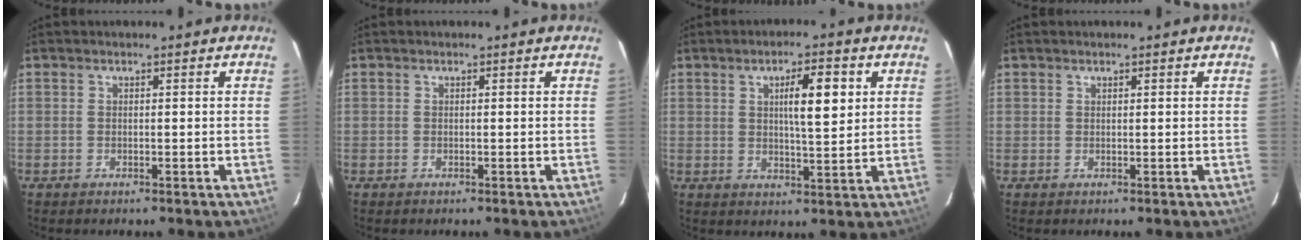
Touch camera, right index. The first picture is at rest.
{"total": 0.0}
{"total": 7.6, "force": [2.4, 1.8, 6.9], "torque": [-0.111, 0.005, 0.041]}
{"total": 0.7, "force": [0.3, 0.6, 0.0], "torque": [0.003, 0.003, 0.005]}